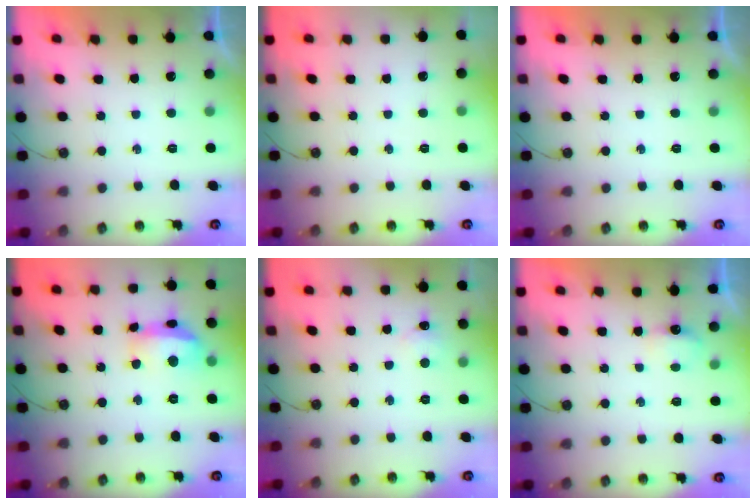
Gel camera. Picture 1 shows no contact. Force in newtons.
{"total": 0.0}
{"total": 0.0}
{"total": 13.4, "press": 13.3, "slide": 1.3}
{"total": 3.6, "press": 3.6, "slide": 0.5}
{"total": 3.6, "press": 3.5, "slide": 0.7}